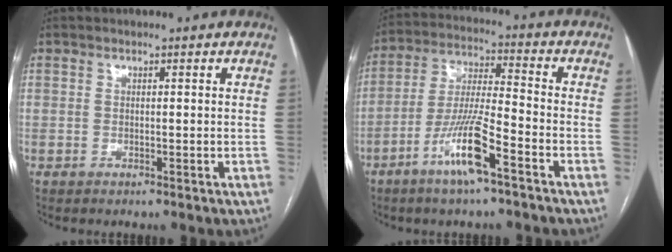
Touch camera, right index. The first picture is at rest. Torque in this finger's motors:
{"motor_torque": [1.41, -0.73, 0.89, 0.21]}